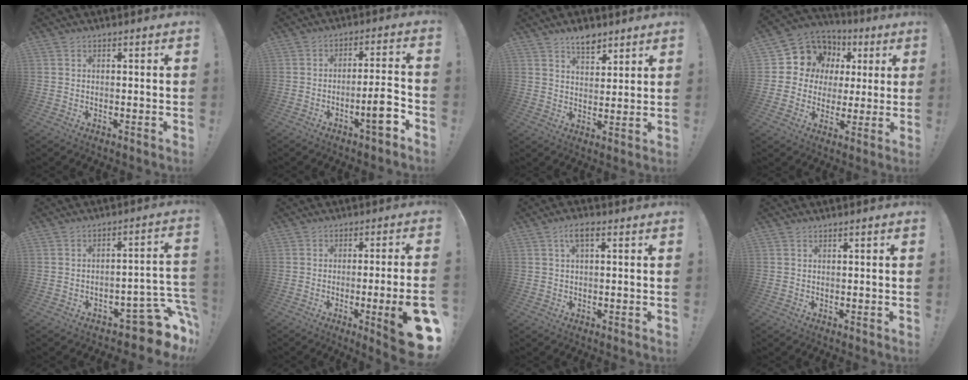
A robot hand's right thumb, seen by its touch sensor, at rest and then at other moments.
{"total": 9.1, "force": [-4.5, 1.4, 7.8], "torque": [-0.122, 0.020, -0.073]}
{"total": 6.9, "force": [5.3, 3.0, 3.1], "torque": [-0.041, -0.032, 0.094]}
{"total": 11.0, "force": [4.8, 9.5, 2.8], "torque": [-0.044, -0.036, 0.102]}
{"total": 10.1, "force": [-6.0, 4.0, 7.2], "torque": [-0.065, 0.029, -0.096]}
{"total": 13.8, "force": [-3.8, 1.6, 13.2], "torque": [-0.171, 0.001, -0.045]}
{"total": 4.0, "force": [1.4, 1.4, 3.5], "torque": [-0.065, 0.005, 0.023]}
{"total": 0.7, "force": [0.5, 0.0, 0.5], "torque": [-0.014, 0.001, 0.008]}